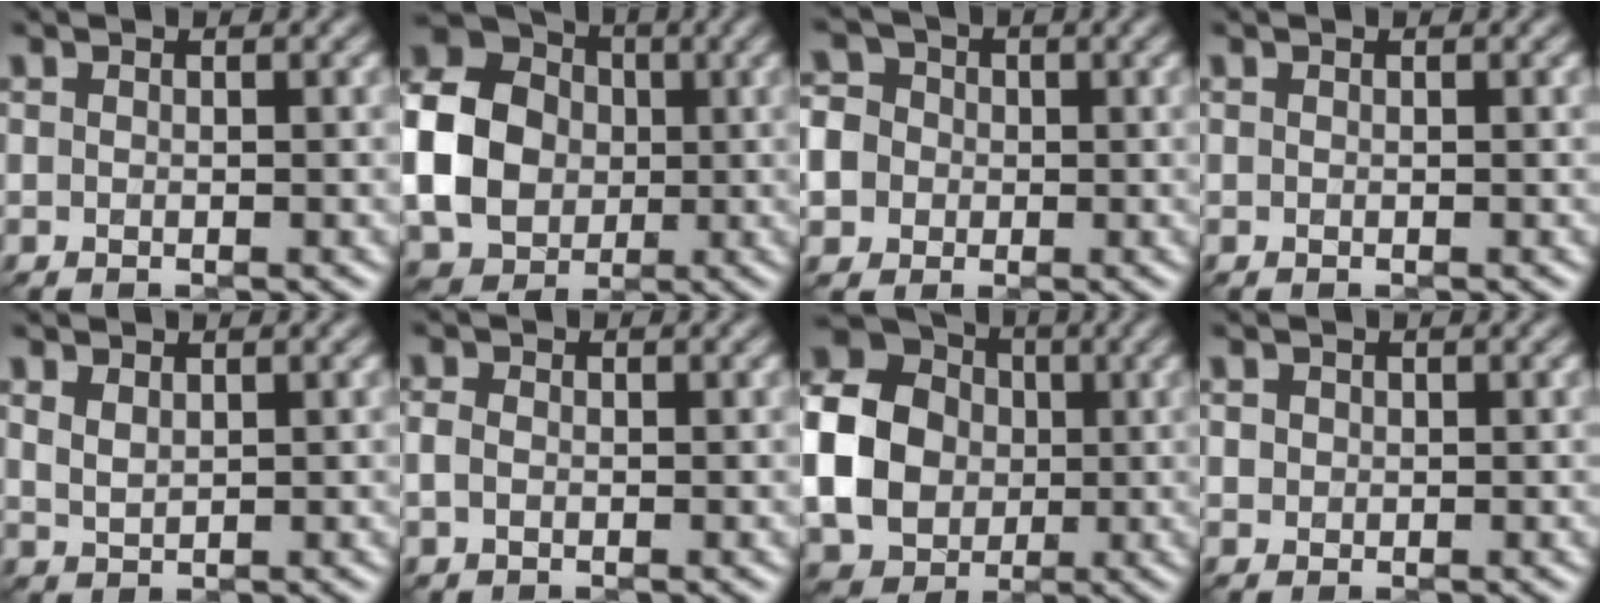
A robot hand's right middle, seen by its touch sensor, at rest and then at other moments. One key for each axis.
{"total": 11.2, "fx": -0.5, "fy": 9.4, "fz": 6.0, "tx": -0.140, "ty": -0.003, "tz": -0.021}
{"total": 7.6, "fx": -1.0, "fy": 7.1, "fz": 2.6, "tx": -0.056, "ty": 0.018, "tz": -0.052}
{"total": 0.0}
{"total": 1.5, "fx": 0.9, "fy": 0.8, "fz": 0.8, "tx": -0.021, "ty": -0.002, "tz": 0.024}
{"total": 1.4, "fx": -0.2, "fy": 1.1, "fz": 0.8, "tx": -0.016, "ty": 0.000, "tz": -0.009}
{"total": 12.7, "fx": -0.2, "fy": 11.0, "fz": 6.4, "tx": -0.156, "ty": 0.000, "tz": -0.026}
{"total": 0.7, "fx": 0.2, "fy": 0.7, "fz": 0.1, "tx": 0.003, "ty": -0.002, "tz": 0.003}